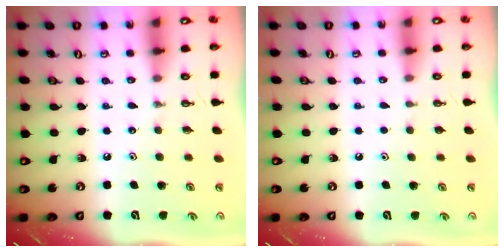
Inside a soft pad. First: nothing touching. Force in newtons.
{"total": 0.0}